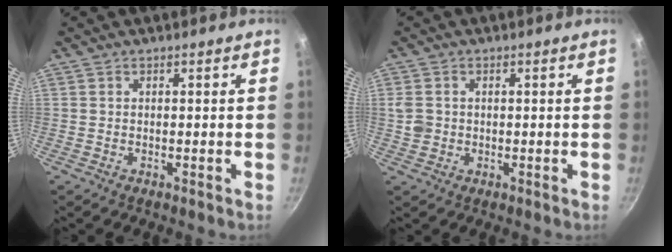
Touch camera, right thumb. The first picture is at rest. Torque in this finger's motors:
{"motor_torque": [-0.05, 0.08, -0.15, 0.08, 0.02]}